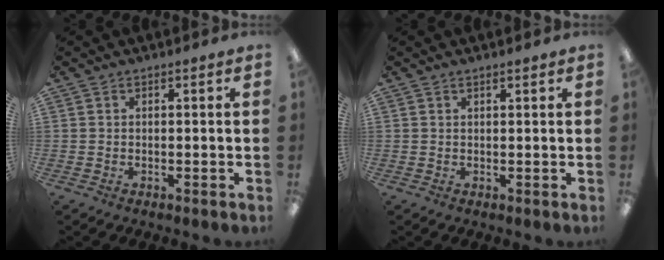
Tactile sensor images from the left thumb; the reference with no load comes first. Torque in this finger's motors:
{"motor_torque": [-0.04, -0.11, -0.41, 0.01, 0.03]}